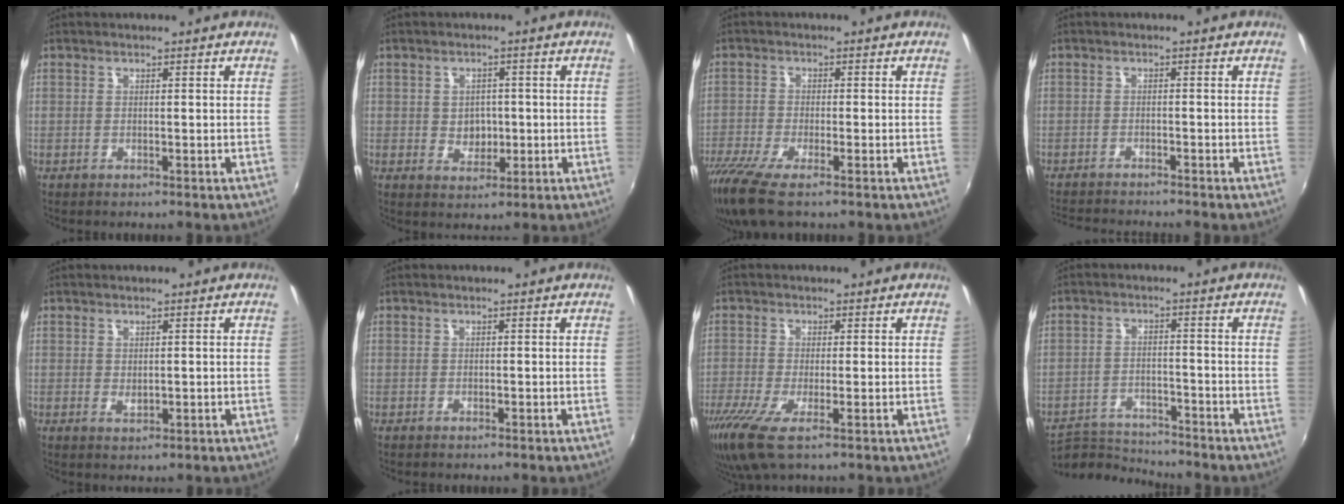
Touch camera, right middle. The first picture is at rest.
{"total": 4.2, "force": [-0.3, 3.6, 2.2], "torque": [-0.035, 0.002, -0.002]}
{"total": 10.4, "force": [-7.2, 2.4, 7.1], "torque": [-0.166, -0.045, -0.136]}
{"total": 7.0, "force": [-6.6, 0.4, 2.3], "torque": [-0.058, -0.015, -0.107]}
{"total": 1.4, "force": [0.2, 1.0, 1.0], "torque": [-0.015, -0.001, 0.004]}
{"total": 0.0}
{"total": 7.2, "force": [-3.6, 1.3, 6.1], "torque": [-0.137, -0.028, -0.069]}
{"total": 7.7, "force": [-7.6, 1.3, 0.4], "torque": [-0.032, 0.008, -0.134]}